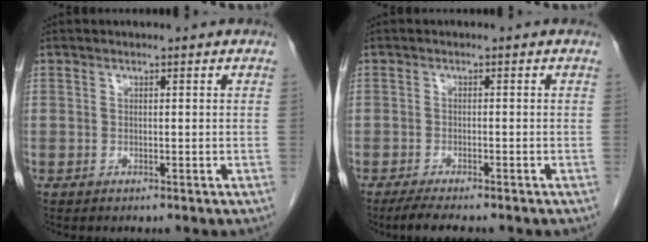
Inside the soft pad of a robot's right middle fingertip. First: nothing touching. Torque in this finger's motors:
{"motor_torque": [0.12, -0.08, 0.02, 0.01]}